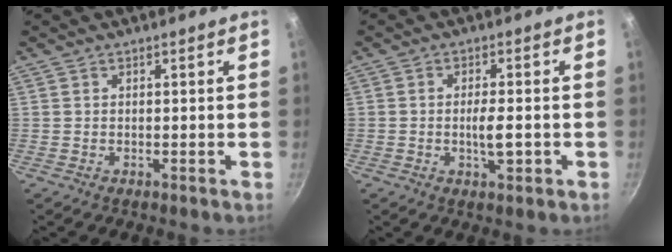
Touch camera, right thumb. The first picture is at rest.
{"total": 4.1, "force": [-0.9, 1.4, 3.7], "torque": [-0.062, 0.006, -0.015]}